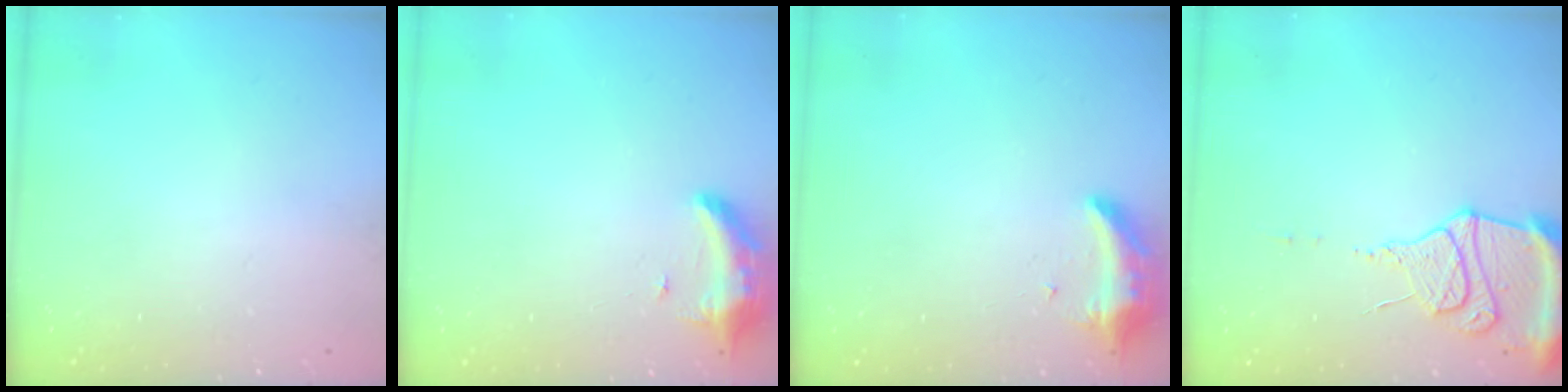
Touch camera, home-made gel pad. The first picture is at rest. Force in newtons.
{"total": 8.2, "press": 8.1, "slide": 1.6}
{"total": 8.6, "press": 8.6, "slide": 0.3}
{"total": 14.1, "press": 14.1, "slide": 1.3}